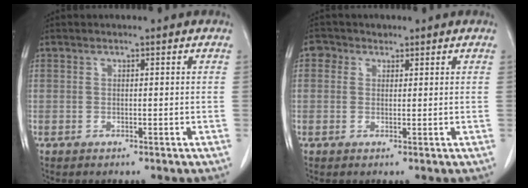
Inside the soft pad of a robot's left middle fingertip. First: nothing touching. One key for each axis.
{"total": 2.2, "fx": 1.1, "fy": 1.9, "fz": 0.4, "tx": -0.005, "ty": 0.010, "tz": 0.012}